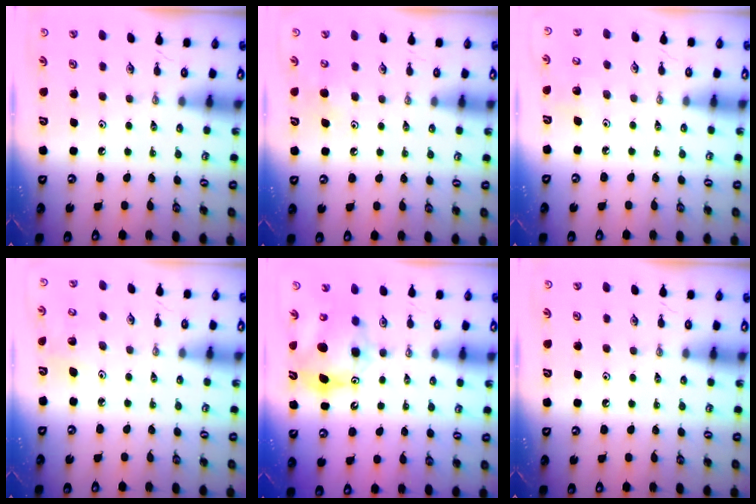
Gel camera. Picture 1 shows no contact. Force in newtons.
{"total": 5.5, "press": 5.5, "slide": 0.5}
{"total": 5.7, "press": 5.6, "slide": 1.1}
{"total": 5.1, "press": 5.0, "slide": 1.0}
{"total": 10.6, "press": 10.5, "slide": 0.9}
{"total": 0.0}